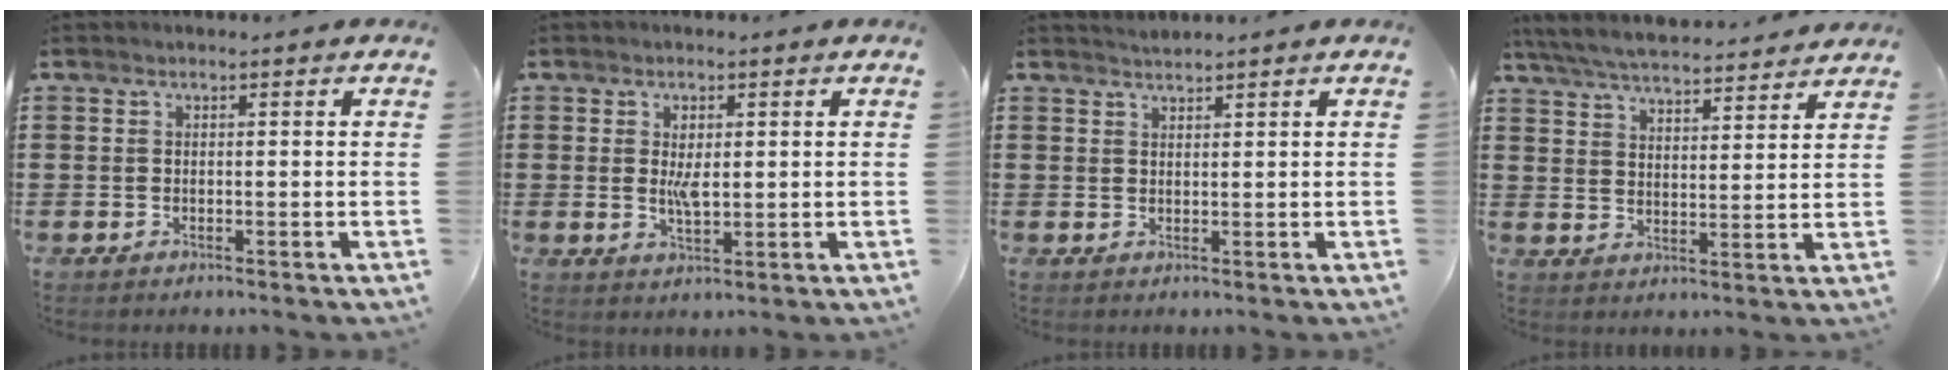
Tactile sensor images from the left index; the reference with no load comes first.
{"total": 3.3, "force": [0.6, 1.4, 2.9], "torque": [-0.052, 0.001, 0.009]}
{"total": 1.2, "force": [1.2, -0.1, 0.0], "torque": [-0.003, 0.002, 0.023]}
{"total": 5.5, "force": [5.4, 0.3, 1.2], "torque": [-0.048, -0.029, 0.094]}